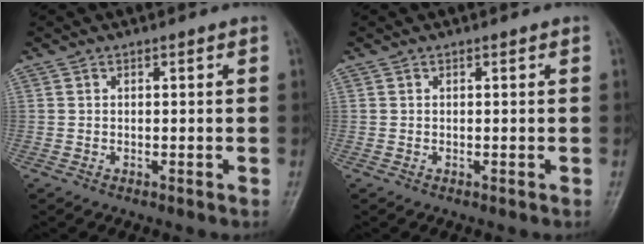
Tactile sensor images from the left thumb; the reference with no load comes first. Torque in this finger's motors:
{"motor_torque": [0.00, 0.00, -0.04, 0.04, 0.00]}